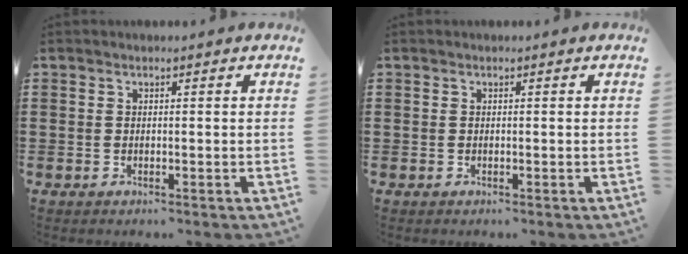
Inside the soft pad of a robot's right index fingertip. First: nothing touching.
{"total": 0.0}